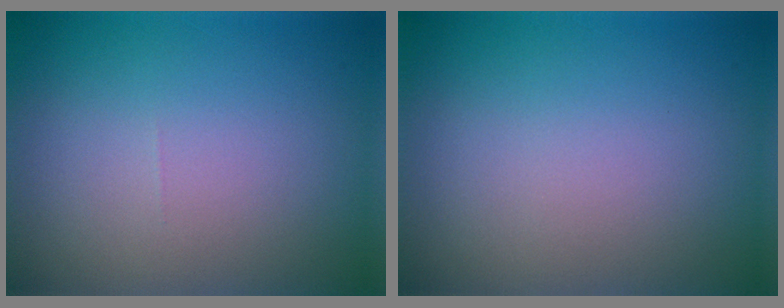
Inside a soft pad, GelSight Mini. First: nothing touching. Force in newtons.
{"total": 0.0}